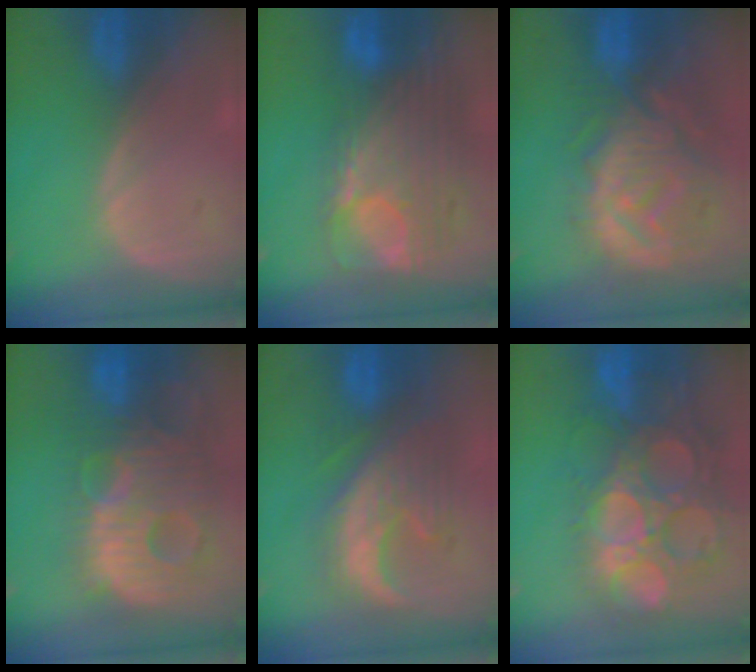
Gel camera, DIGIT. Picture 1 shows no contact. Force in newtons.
{"total": 12.3, "press": 10.4, "slide": 6.5}
{"total": 12.4, "press": 11.1, "slide": 5.5}
{"total": 14.0, "press": 12.0, "slide": 7.1}
{"total": 9.5, "press": 9.4, "slide": 1.2}
{"total": 15.6, "press": 13.0, "slide": 8.7}